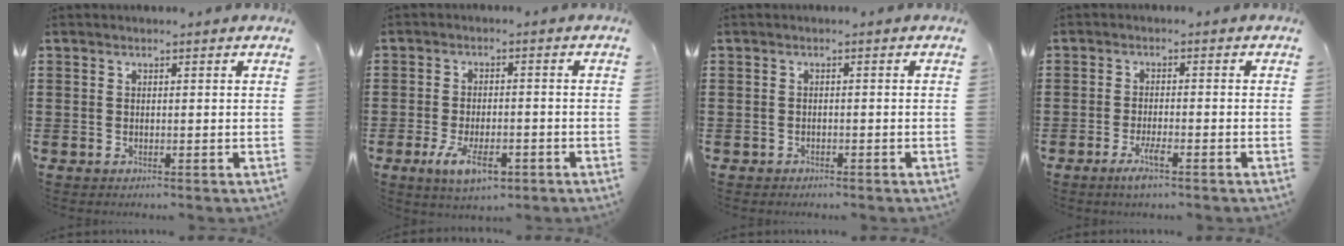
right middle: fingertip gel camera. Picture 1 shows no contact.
{"total": 6.1, "force": [-3.3, 2.6, 4.5], "torque": [-0.098, -0.004, -0.063]}
{"total": 1.0, "force": [-0.8, 0.5, -0.1], "torque": [0.000, 0.001, -0.020]}
{"total": 3.3, "force": [-1.9, 0.4, 2.7], "torque": [-0.057, -0.006, -0.037]}